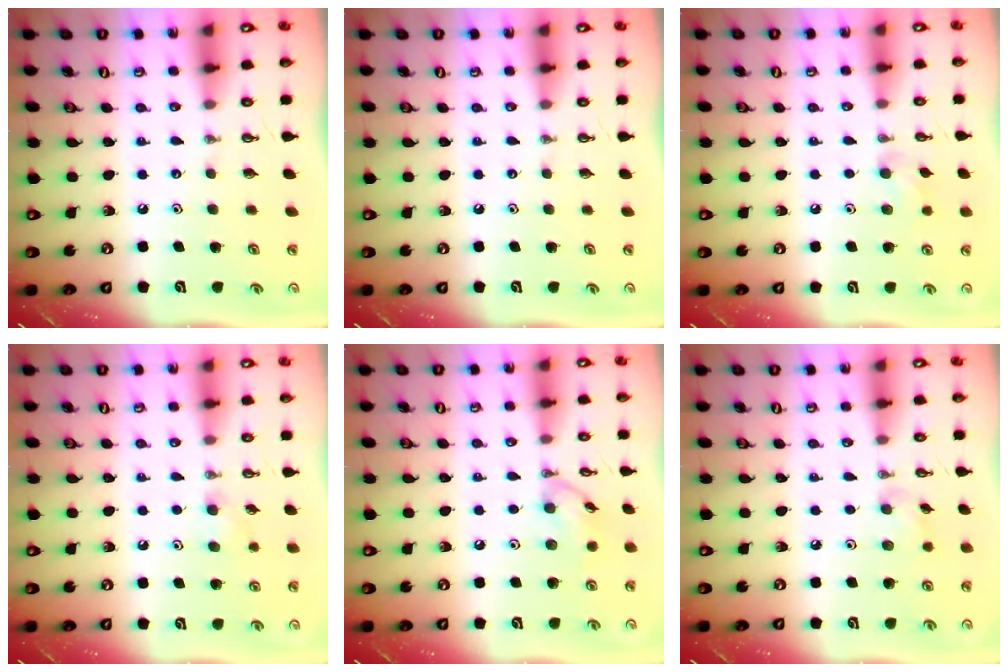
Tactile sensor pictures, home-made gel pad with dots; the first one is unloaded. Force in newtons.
{"total": 0.0}
{"total": 7.6, "press": 7.5, "slide": 1.0}
{"total": 5.8, "press": 5.4, "slide": 2.3}
{"total": 8.9, "press": 8.9, "slide": 0.5}
{"total": 7.1, "press": 6.8, "slide": 2.2}